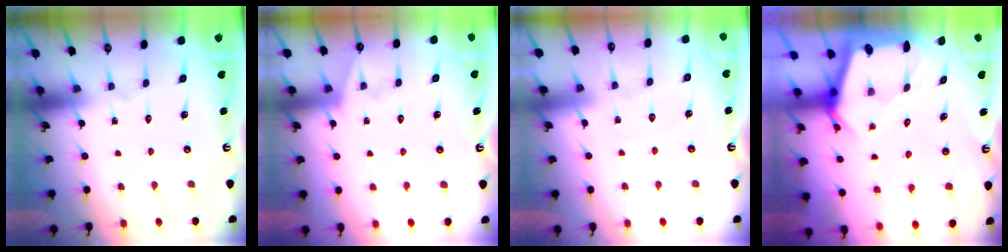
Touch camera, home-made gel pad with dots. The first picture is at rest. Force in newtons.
{"total": 4.7, "press": 4.7, "slide": 0.6}
{"total": 2.0, "press": 2.0, "slide": 0.3}
{"total": 2.9, "press": 2.9, "slide": 0.2}